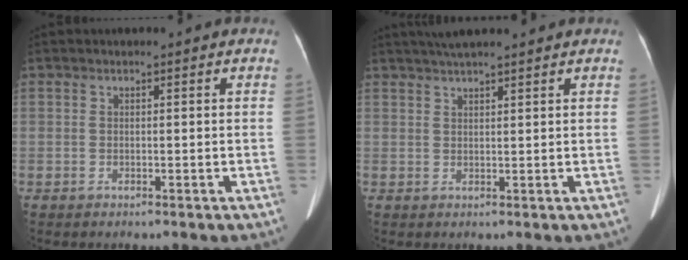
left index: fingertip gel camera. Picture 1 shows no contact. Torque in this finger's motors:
{"motor_torque": [-0.73, -1.30, -0.09, -0.03]}